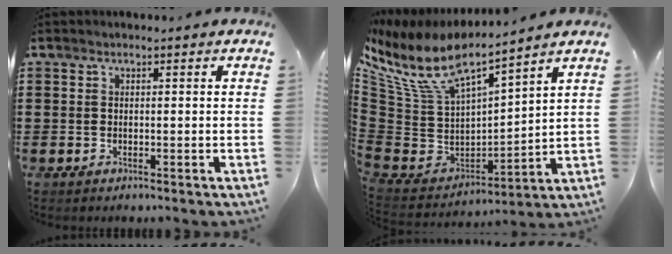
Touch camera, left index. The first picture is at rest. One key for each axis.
{"total": 9.0, "fx": 6.4, "fy": 3.1, "fz": 5.4, "tx": -0.145, "ty": -0.052, "tz": 0.108}